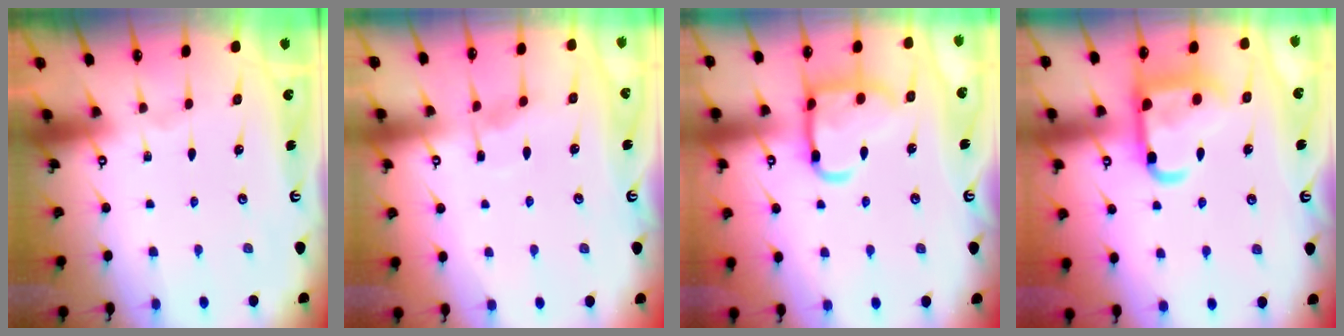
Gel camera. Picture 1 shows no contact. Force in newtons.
{"total": 3.9, "press": 3.8, "slide": 0.5}
{"total": 15.5, "press": 15.4, "slide": 1.3}
{"total": 16.3, "press": 16.3, "slide": 1.6}